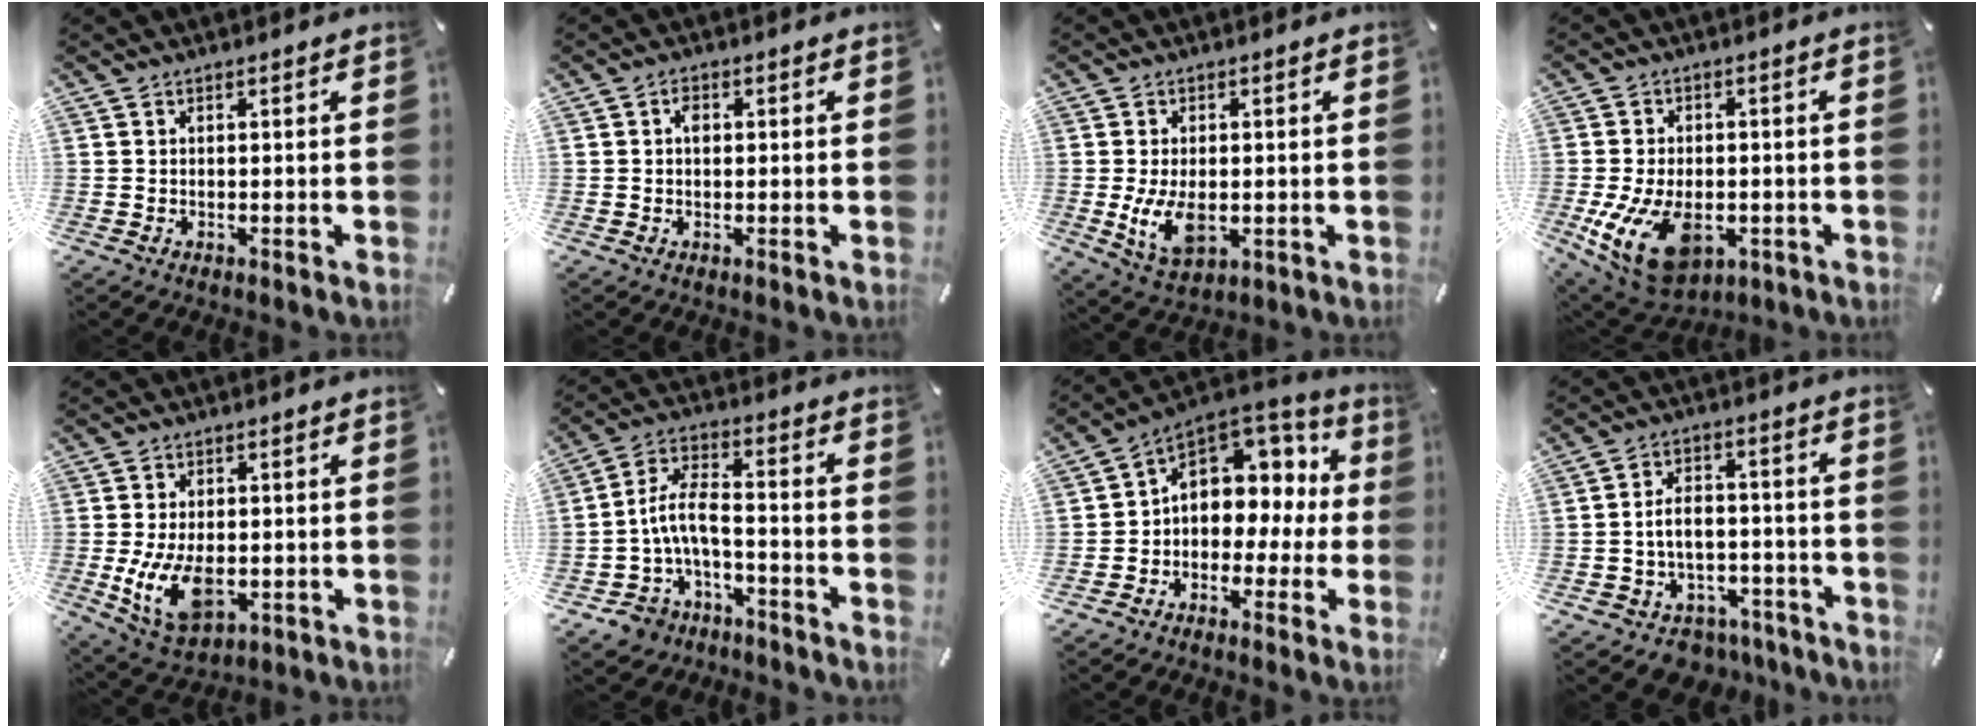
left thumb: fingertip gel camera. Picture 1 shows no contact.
{"total": 1.9, "force": [0.2, 1.4, 1.3], "torque": [-0.019, 0.003, 0.000]}
{"total": 8.6, "force": [-1.1, 5.4, 6.6], "torque": [-0.140, -0.006, -0.018]}
{"total": 14.0, "force": [-3.7, 9.0, 10.1], "torque": [-0.213, 0.002, -0.060]}
{"total": 11.4, "force": [-1.9, 7.1, 8.7], "torque": [-0.174, -0.008, -0.031]}
{"total": 8.5, "force": [-2.8, 5.3, 6.0], "torque": [-0.136, 0.003, -0.058]}
{"total": 9.2, "force": [2.9, 7.7, 4.2], "torque": [-0.066, -0.026, 0.057]}
{"total": 7.4, "force": [-2.1, 6.4, 3.3], "torque": [-0.070, 0.019, -0.034]}